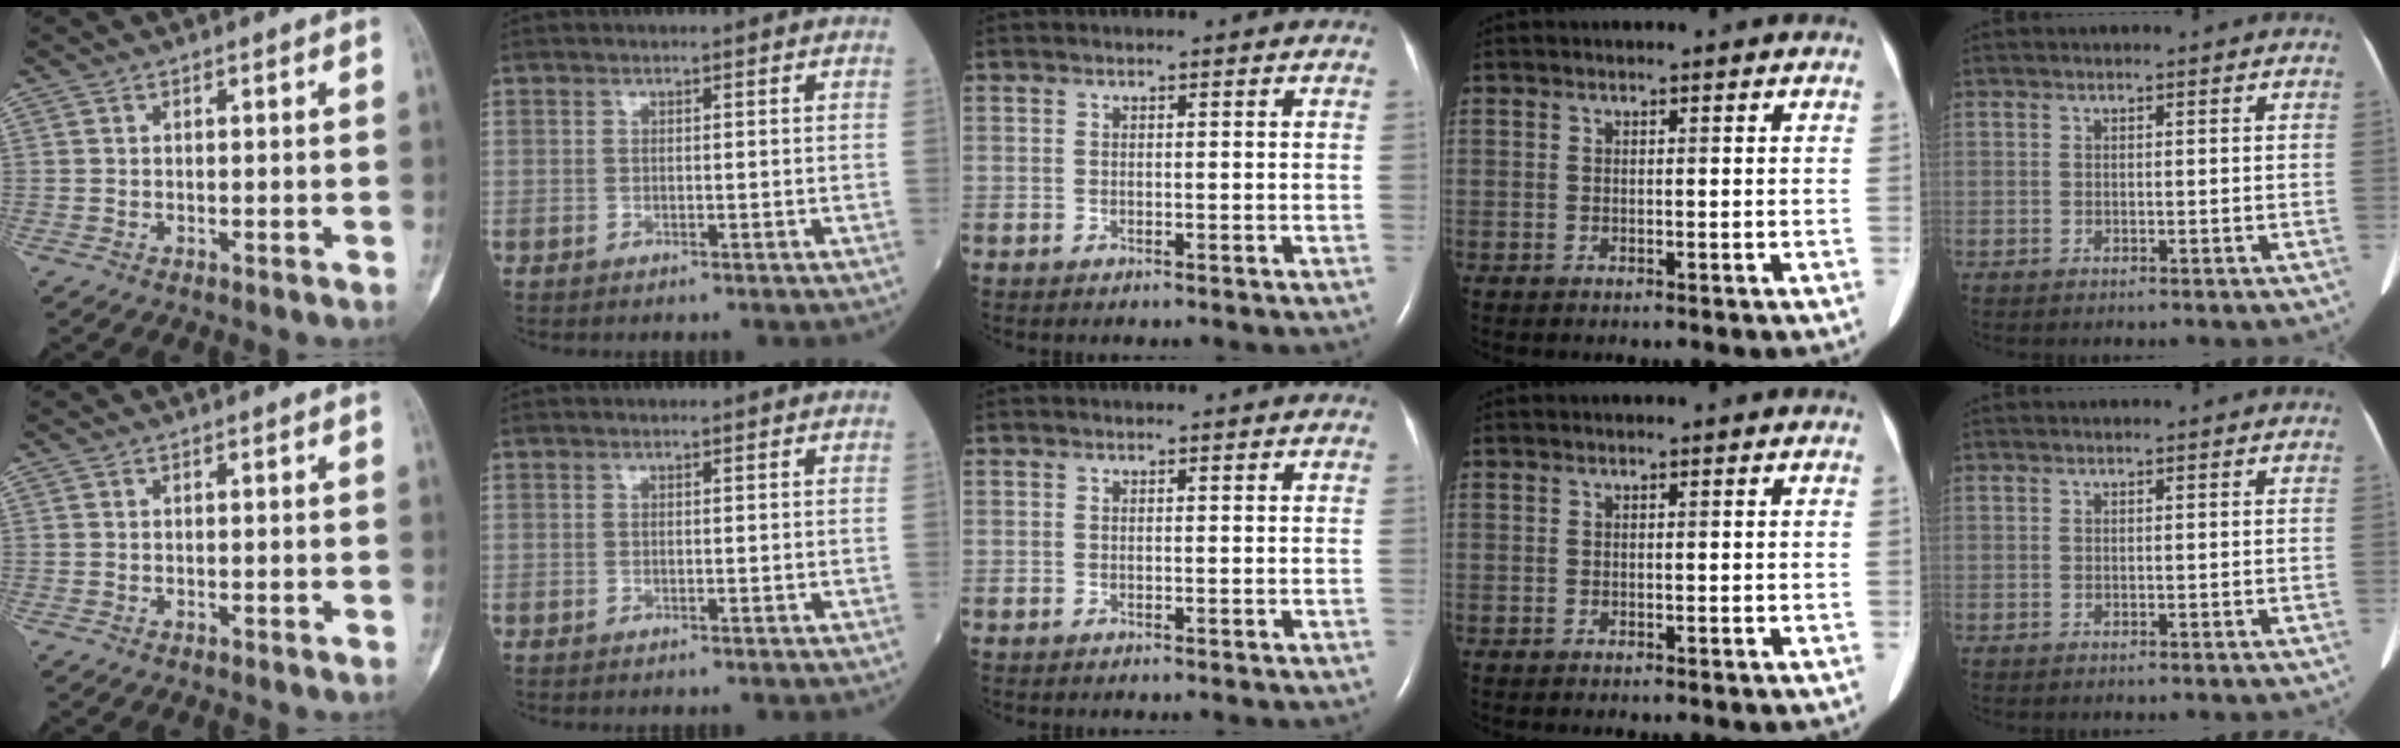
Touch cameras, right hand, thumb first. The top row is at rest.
{}